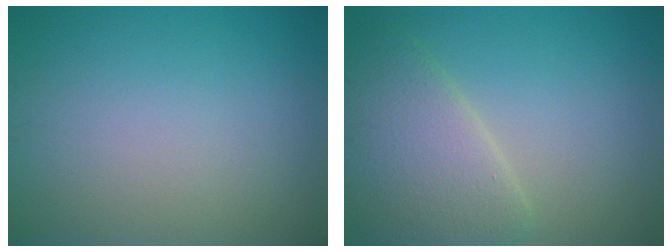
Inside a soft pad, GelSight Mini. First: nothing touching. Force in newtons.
{"total": 5.7, "press": 5.7, "slide": 0.2}